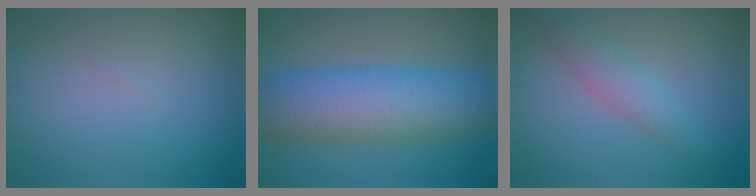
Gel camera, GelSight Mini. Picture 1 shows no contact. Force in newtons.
{"total": 11.4, "press": 11.4, "slide": 0.1}
{"total": 2.9, "press": 2.9, "slide": 0.1}